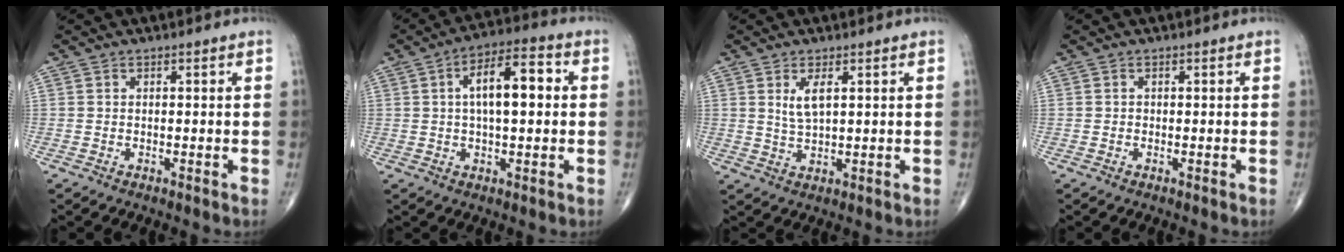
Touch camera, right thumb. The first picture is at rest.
{"total": 11.2, "force": [1.6, 4.6, 10.0], "torque": [-0.155, 0.022, 0.019]}
{"total": 3.8, "force": [1.4, 1.3, 3.3], "torque": [-0.066, -0.011, 0.031]}
{"total": 0.0}